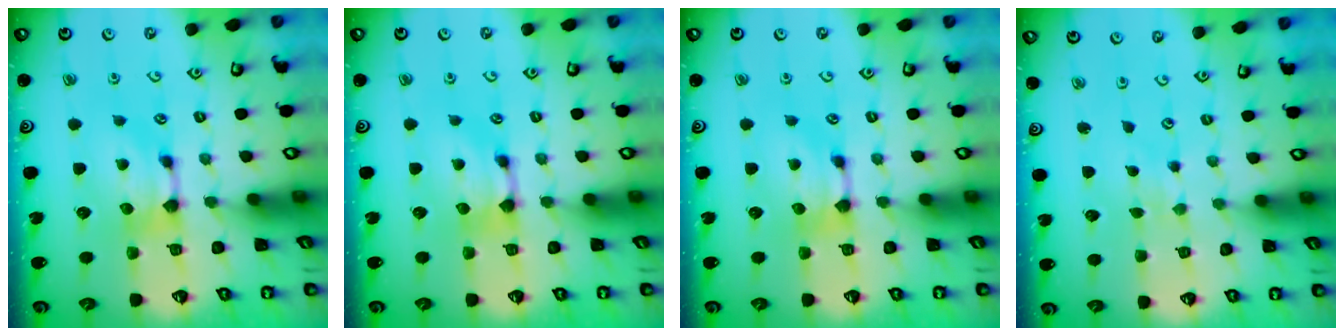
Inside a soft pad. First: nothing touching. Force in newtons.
{"total": 0.6, "press": 0.0, "slide": 0.6}
{"total": 0.0}
{"total": 4.5, "press": 4.5, "slide": 0.2}